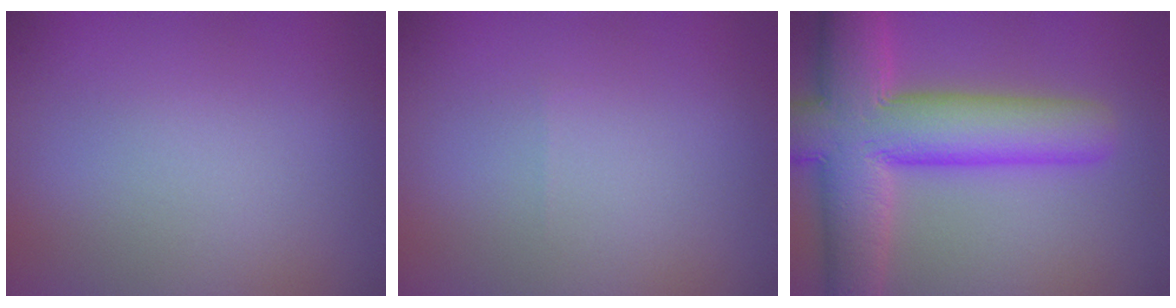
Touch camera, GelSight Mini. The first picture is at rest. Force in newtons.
{"total": 0.0}
{"total": 11.2, "press": 11.2, "slide": 0.5}